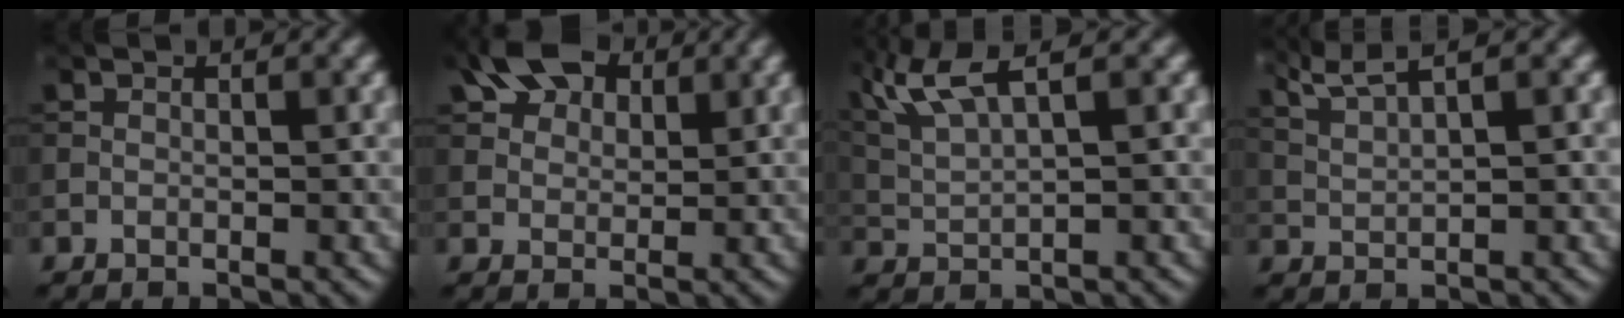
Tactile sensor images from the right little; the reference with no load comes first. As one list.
[{"total": 6.9, "force": [4.0, 4.2, 3.8], "torque": [-0.080, 0.017, 0.061]}, {"total": 5.8, "force": [3.5, 1.4, 4.4], "torque": [-0.096, 0.022, 0.075]}, {"total": 3.8, "force": [2.8, 0.6, 2.5], "torque": [-0.052, 0.013, 0.055]}]